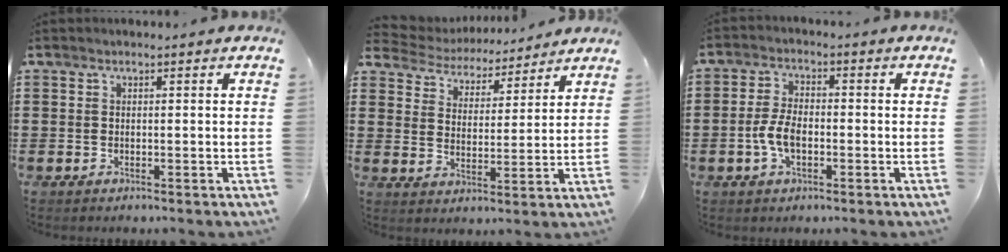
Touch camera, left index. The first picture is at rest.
{"total": 4.3, "force": [4.2, 0.6, -0.1], "torque": [-0.026, -0.032, 0.069]}
{"total": 5.0, "force": [-1.2, 2.5, 4.2], "torque": [-0.102, -0.003, -0.029]}